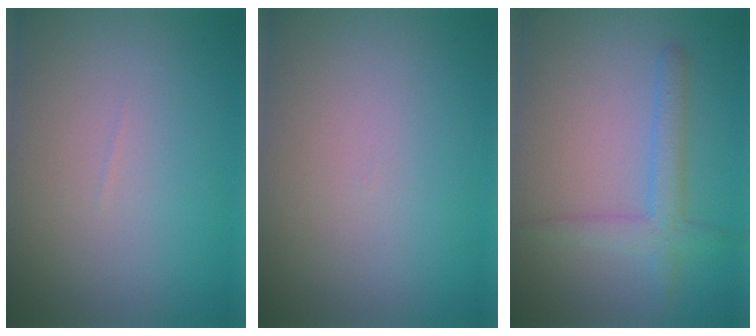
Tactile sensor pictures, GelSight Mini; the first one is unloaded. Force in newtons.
{"total": 0.0}
{"total": 2.7, "press": 2.7, "slide": 0.2}